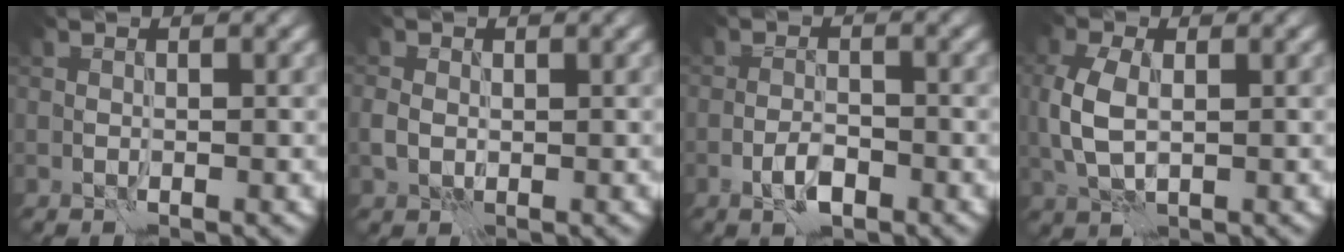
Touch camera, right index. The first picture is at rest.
{"total": 1.2, "force": [0.1, 1.1, 0.5], "torque": [-0.013, -0.003, -0.002]}
{"total": 2.3, "force": [-1.2, 0.9, 1.7], "torque": [-0.030, 0.002, -0.026]}
{"total": 4.1, "force": [0.4, 2.6, 3.1], "torque": [-0.084, -0.003, 0.009]}